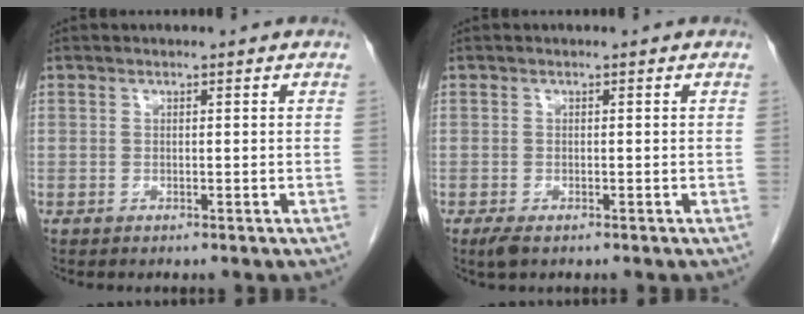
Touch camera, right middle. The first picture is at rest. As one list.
[{"total": 1.8, "force": [-1.2, 0.7, 1.2], "torque": [-0.027, -0.005, -0.017]}]